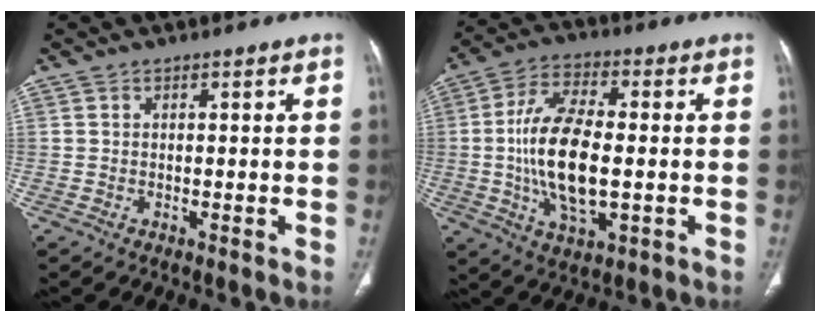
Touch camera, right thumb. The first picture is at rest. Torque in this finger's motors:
{"motor_torque": [2.32, 2.69, 2.06, -0.38, 0.66]}